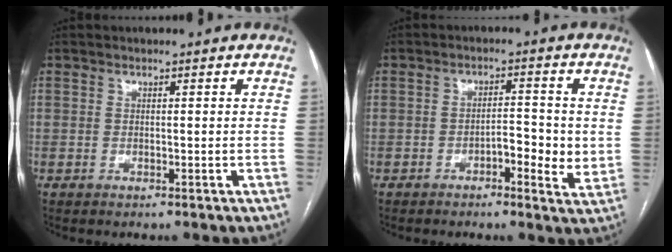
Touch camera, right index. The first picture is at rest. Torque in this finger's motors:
{"motor_torque": [0.22, 0.01, 0.12, 0.03]}